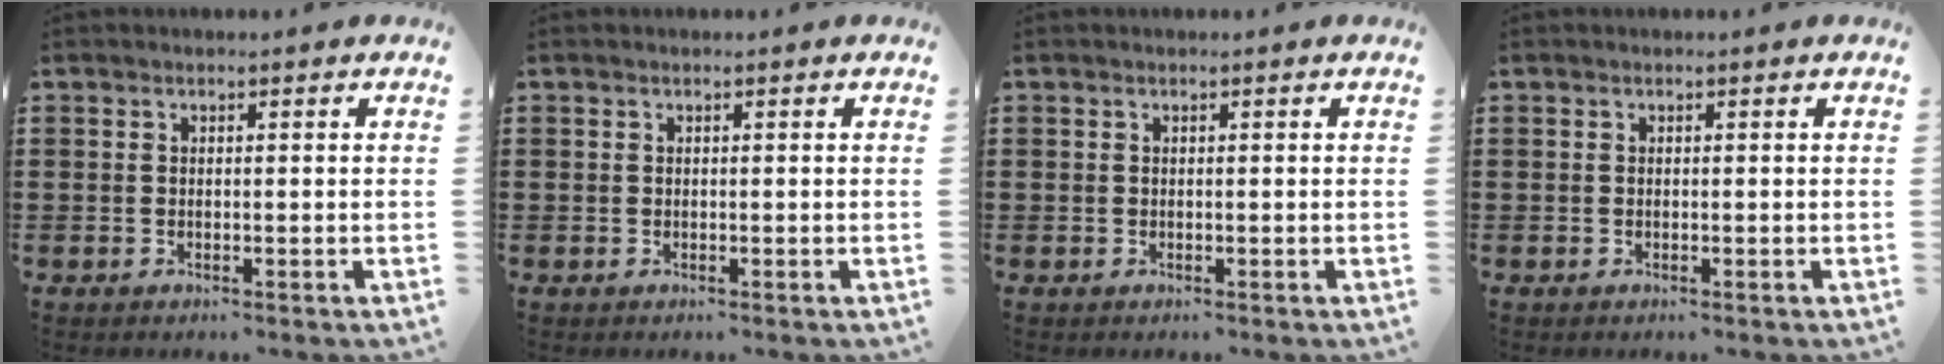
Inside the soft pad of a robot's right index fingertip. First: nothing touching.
{"total": 0.0}
{"total": 0.0}
{"total": 0.0}